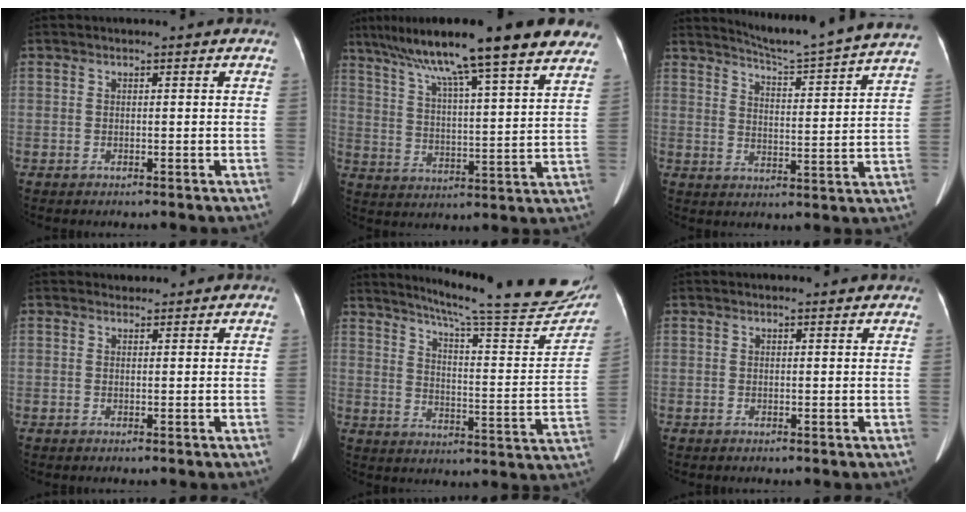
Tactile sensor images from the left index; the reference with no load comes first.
{"total": 25.2, "force": [19.4, 1.9, 15.9], "torque": [-0.261, 0.025, 0.273]}
{"total": 18.1, "force": [17.0, -1.5, 6.0], "torque": [-0.104, -0.058, 0.216]}
{"total": 1.0, "force": [0.8, 0.5, -0.2], "torque": [0.001, 0.004, 0.011]}
{"total": 26.1, "force": [22.7, 1.8, 12.7], "torque": [-0.191, -0.074, 0.283]}
{"total": 2.4, "force": [2.2, 0.5, 0.7], "torque": [-0.014, 0.007, 0.022]}